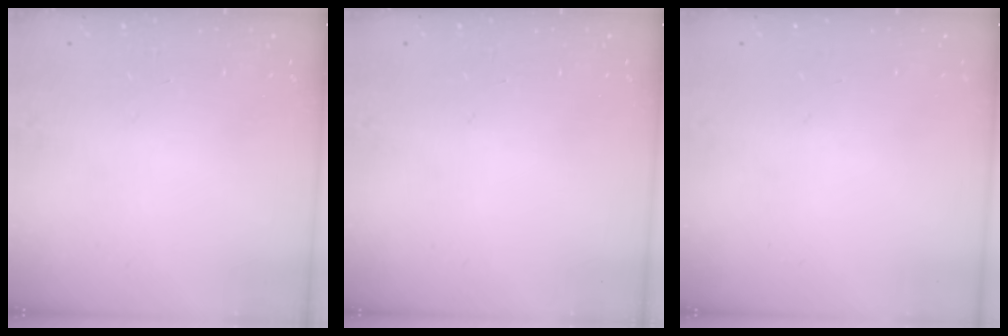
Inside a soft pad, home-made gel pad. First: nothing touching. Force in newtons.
{"total": 0.0}
{"total": 0.0}